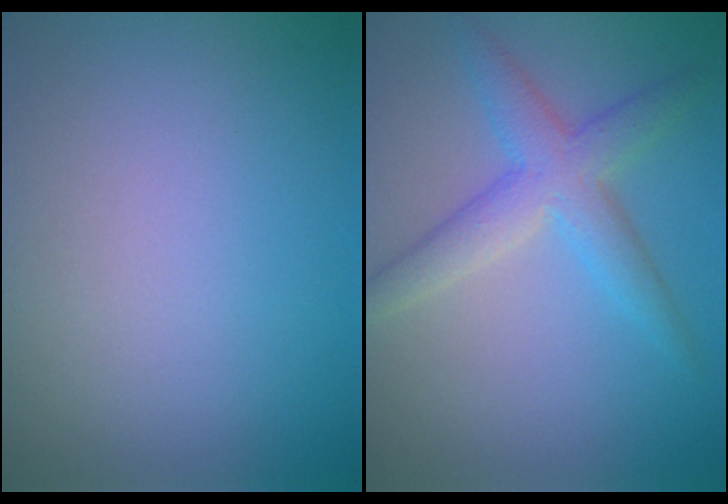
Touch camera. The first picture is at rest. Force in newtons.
{"total": 4.0, "press": 4.0, "slide": 0.2}